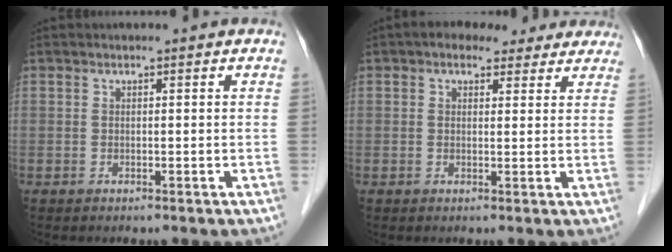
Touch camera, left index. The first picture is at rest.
{"total": 7.7, "force": [6.0, 3.9, 2.9], "torque": [-0.023, 0.024, 0.072]}